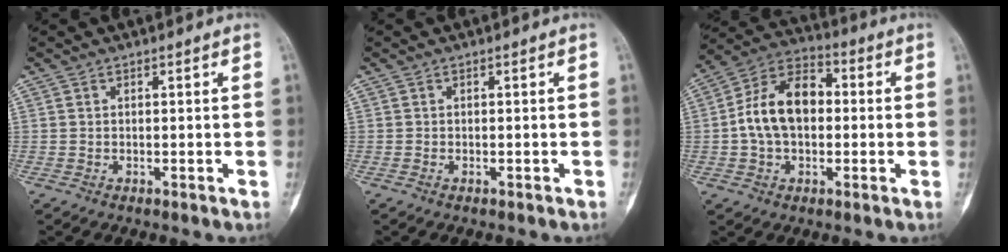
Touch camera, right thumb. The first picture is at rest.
{"total": 0.0}
{"total": 13.2, "force": [0.3, 8.6, 9.9], "torque": [-0.169, 0.034, -0.004]}